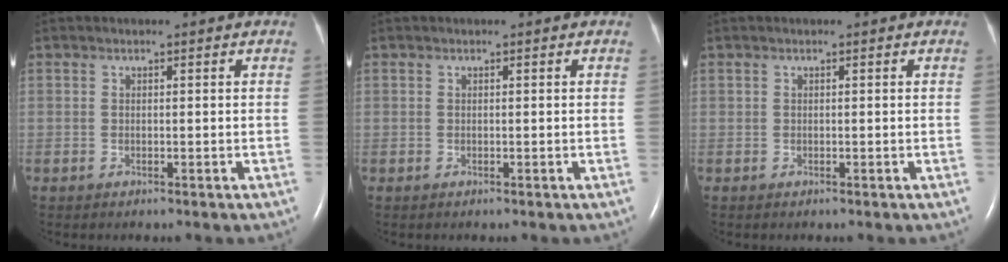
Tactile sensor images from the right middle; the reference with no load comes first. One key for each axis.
{"total": 0.0}
{"total": 0.0}